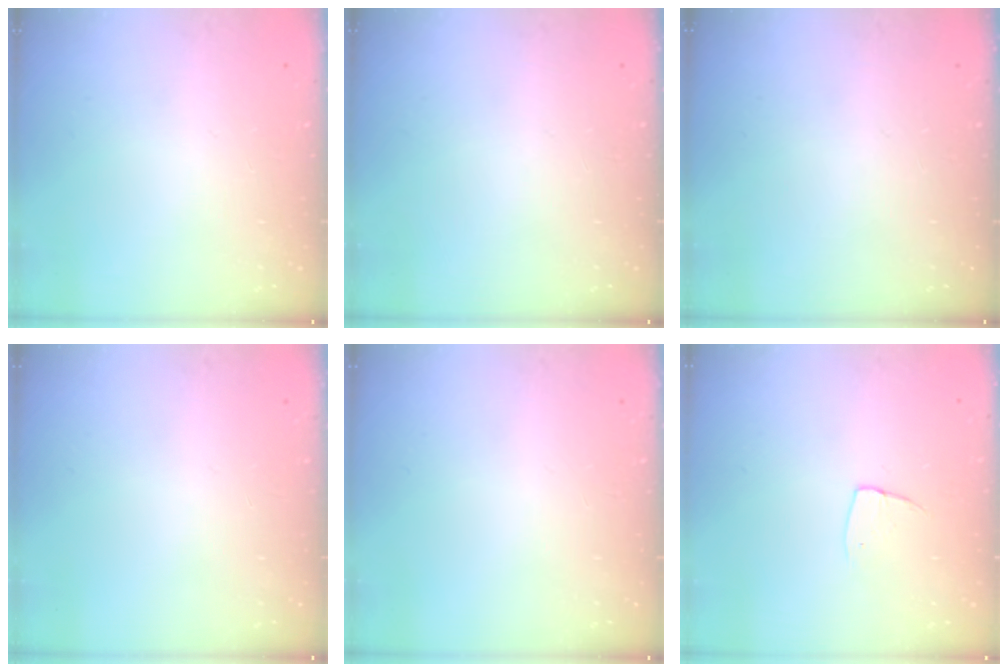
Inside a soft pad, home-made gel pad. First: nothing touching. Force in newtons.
{"total": 0.0}
{"total": 0.0}
{"total": 0.0}
{"total": 0.0}
{"total": 5.2, "press": 5.2, "slide": 0.4}